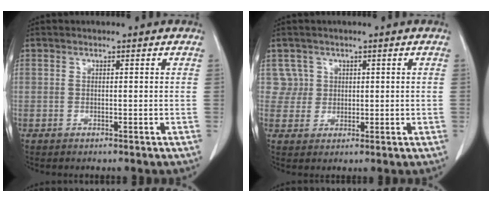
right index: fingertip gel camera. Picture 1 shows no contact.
{"total": 3.2, "force": [1.2, 3.0, -0.5], "torque": [0.029, 0.010, 0.018]}